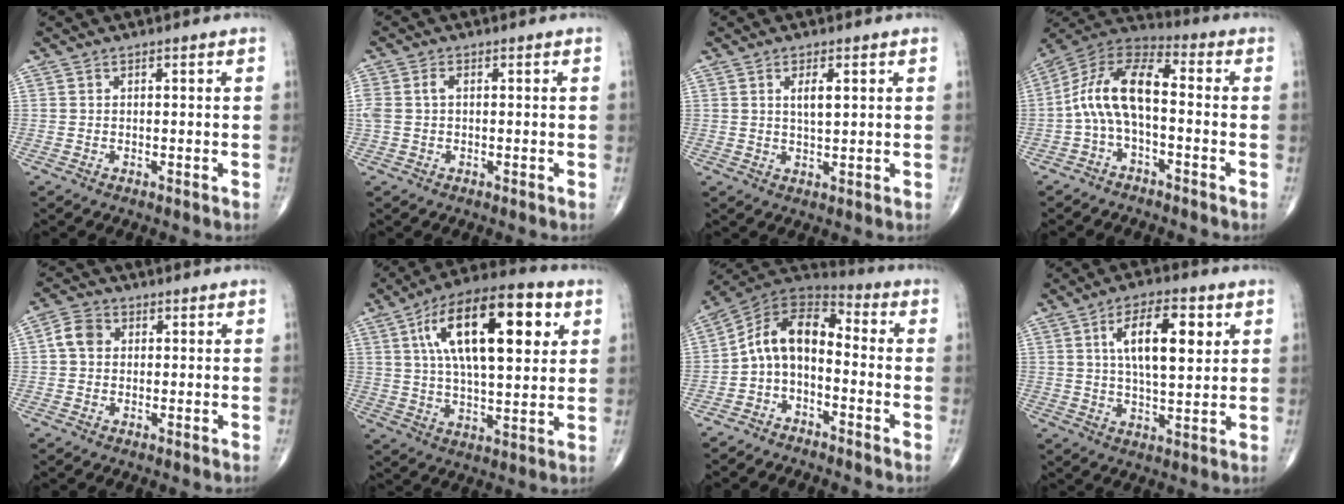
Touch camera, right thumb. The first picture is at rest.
{"total": 3.5, "force": [0.4, 2.2, 2.7], "torque": [-0.080, 0.016, 0.008]}
{"total": 3.5, "force": [1.3, 1.1, 3.1], "torque": [-0.052, -0.007, 0.021]}
{"total": 12.1, "force": [-1.5, 5.6, 10.6], "torque": [-0.199, 0.050, -0.041]}
{"total": 4.3, "force": [0.5, 3.5, 2.4], "torque": [-0.040, 0.011, 0.003]}
{"total": 21.6, "force": [7.0, 8.8, 18.4], "torque": [-0.288, 0.002, 0.108]}
{"total": 10.7, "force": [-2.2, 6.5, 8.3], "torque": [-0.130, 0.071, -0.056]}
{"total": 12.4, "force": [3.8, 4.9, 10.7], "torque": [-0.161, -0.008, 0.064]}